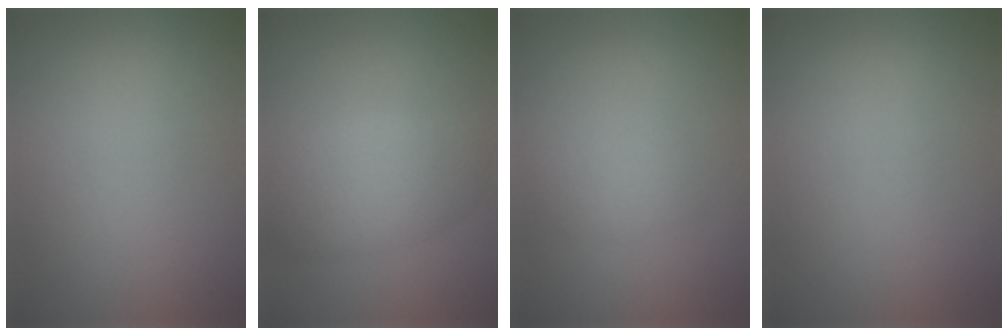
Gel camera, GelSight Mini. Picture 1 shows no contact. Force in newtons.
{"total": 4.7, "press": 4.7, "slide": 0.1}
{"total": 1.4, "press": 1.4, "slide": 0.0}
{"total": 0.0}